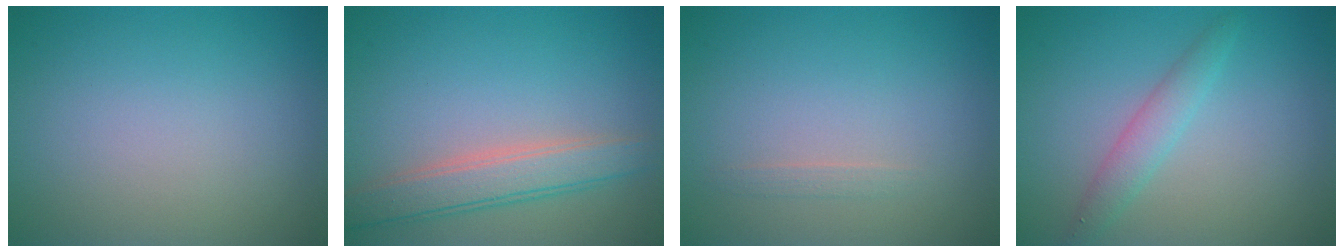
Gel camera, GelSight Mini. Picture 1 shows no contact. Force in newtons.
{"total": 3.8, "press": 3.8, "slide": 0.2}
{"total": 0.6, "press": 0.6, "slide": 0.0}
{"total": 2.1, "press": 2.1, "slide": 0.0}